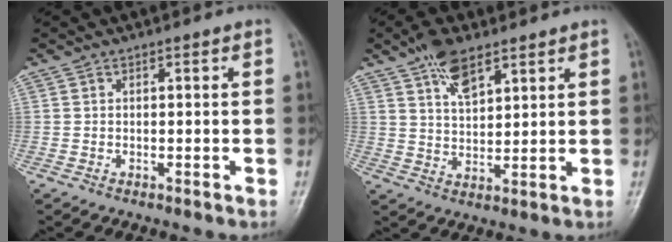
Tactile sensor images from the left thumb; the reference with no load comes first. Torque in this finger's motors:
{"motor_torque": [1.50, 0.30, 0.96, -0.38, 0.02]}